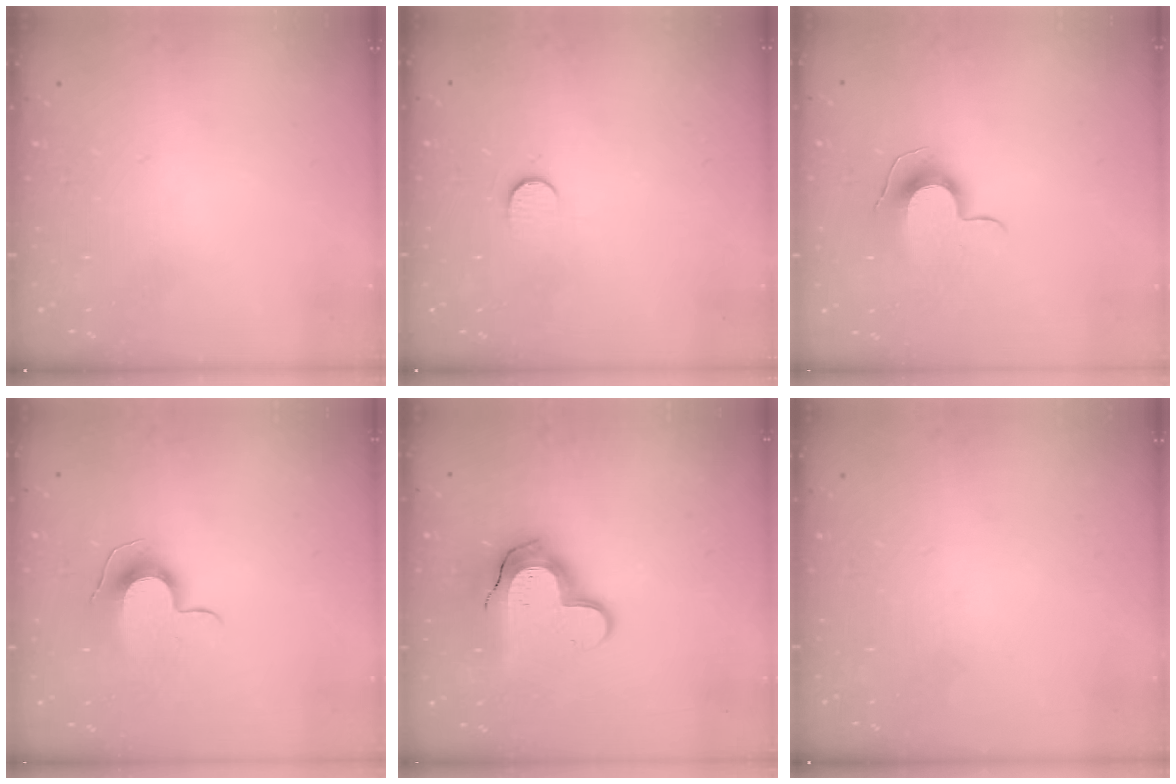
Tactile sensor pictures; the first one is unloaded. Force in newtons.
{"total": 6.3, "press": 6.3, "slide": 0.5}
{"total": 9.2, "press": 9.2, "slide": 0.5}
{"total": 9.2, "press": 9.2, "slide": 0.5}
{"total": 15.4, "press": 15.3, "slide": 1.1}
{"total": 0.0}